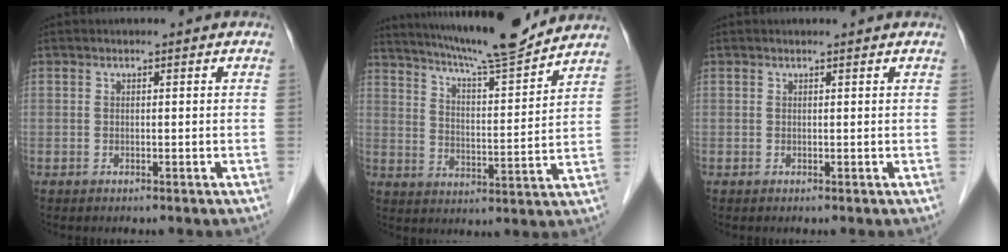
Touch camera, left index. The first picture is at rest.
{"total": 15.5, "force": [14.1, 0.1, 6.5], "torque": [-0.110, -0.003, 0.212]}
{"total": 0.9, "force": [0.9, 0.0, 0.2], "torque": [-0.011, 0.003, 0.011]}